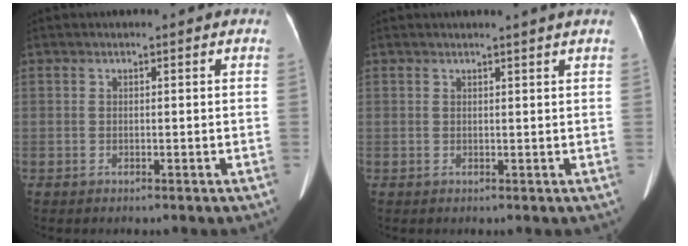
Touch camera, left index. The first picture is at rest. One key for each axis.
{"total": 2.0, "fx": 1.8, "fy": -0.6, "fz": 0.7, "tx": -0.016, "ty": -0.001, "tz": 0.024}